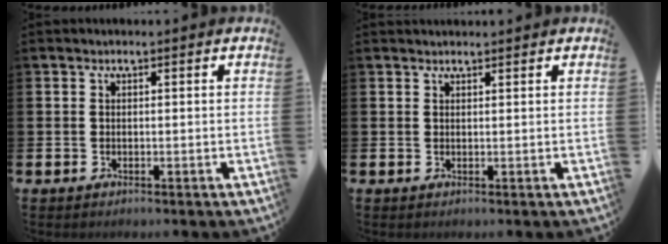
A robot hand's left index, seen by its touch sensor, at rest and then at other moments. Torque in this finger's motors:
{"motor_torque": [-0.25, -0.38, 0.03, 0.06]}